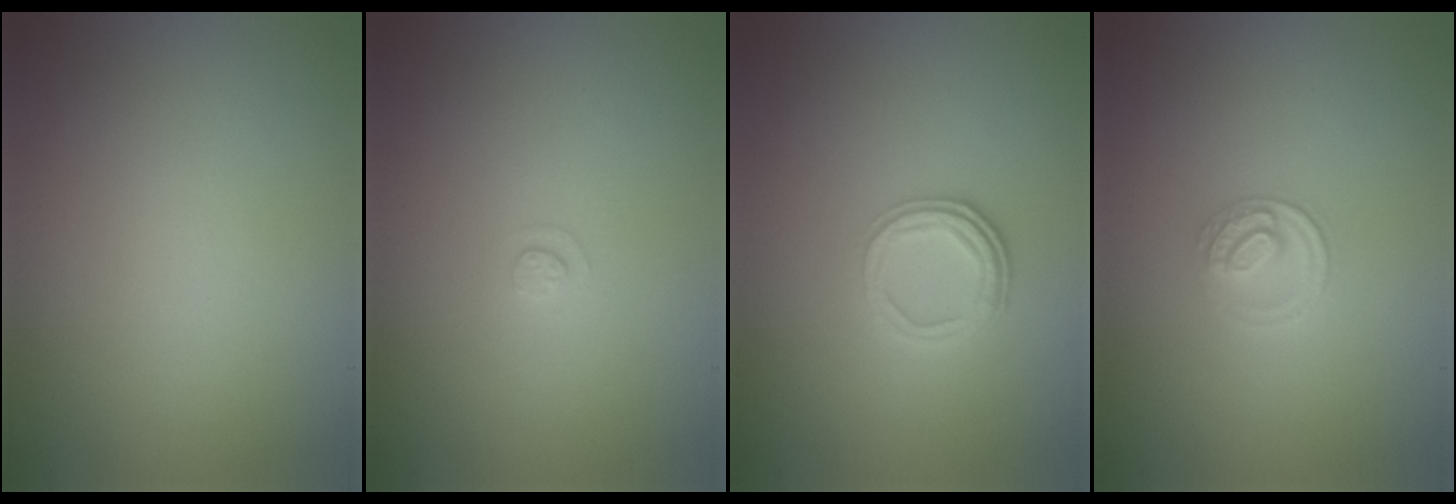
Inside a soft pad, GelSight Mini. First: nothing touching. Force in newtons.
{"total": 0.9, "press": 0.9, "slide": 0.2}
{"total": 2.6, "press": 2.3, "slide": 1.3}
{"total": 2.2, "press": 2.2, "slide": 0.2}